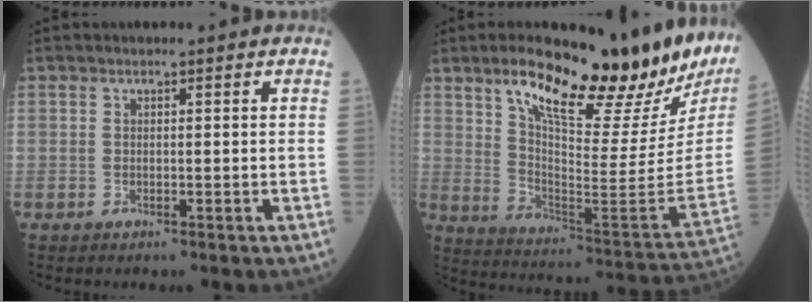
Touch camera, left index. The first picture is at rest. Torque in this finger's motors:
{"motor_torque": [1.13, -1.00, 0.86, 0.21]}